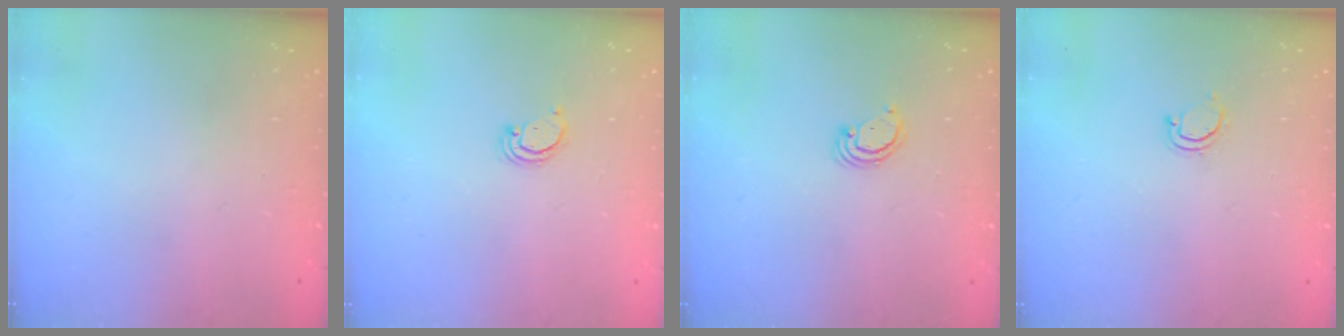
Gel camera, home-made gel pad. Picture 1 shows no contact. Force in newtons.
{"total": 2.2, "press": 2.2, "slide": 0.2}
{"total": 2.4, "press": 2.4, "slide": 0.2}
{"total": 3.1, "press": 3.1, "slide": 0.2}